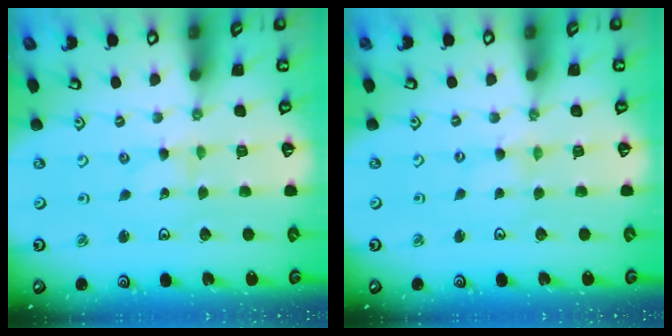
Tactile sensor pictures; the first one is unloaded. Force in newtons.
{"total": 0.5, "press": 0.5, "slide": 0.1}